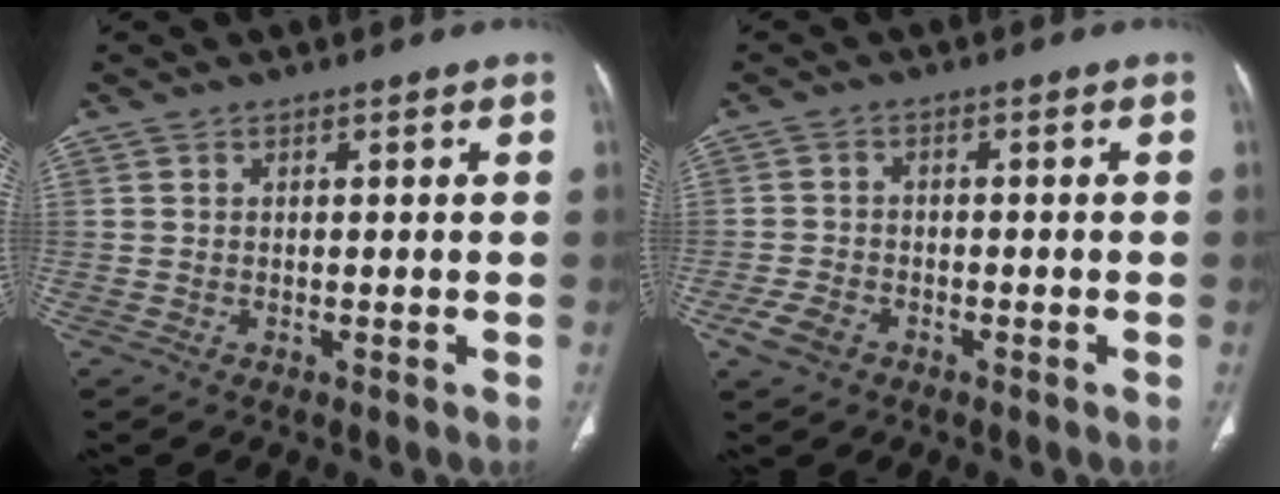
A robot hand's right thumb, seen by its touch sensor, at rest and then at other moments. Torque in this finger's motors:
{"motor_torque": [3.23, 1.78, 0.03, -0.25, 0.00]}